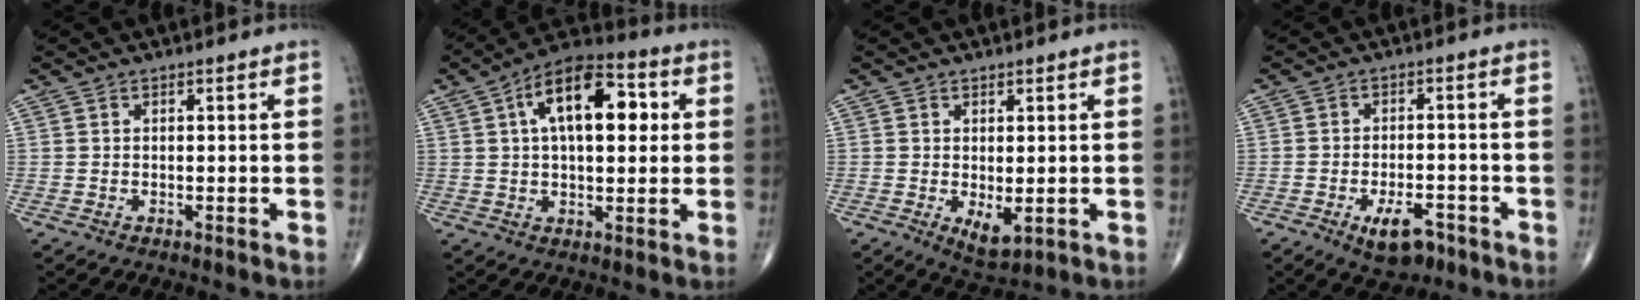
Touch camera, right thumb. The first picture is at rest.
{"total": 16.0, "force": [4.0, 8.0, 13.3], "torque": [-0.191, 0.021, 0.056]}
{"total": 4.1, "force": [-0.6, 1.8, 3.6], "torque": [-0.051, -0.013, 0.001]}
{"total": 7.0, "force": [-3.9, 3.4, 4.7], "torque": [-0.065, 0.017, -0.056]}